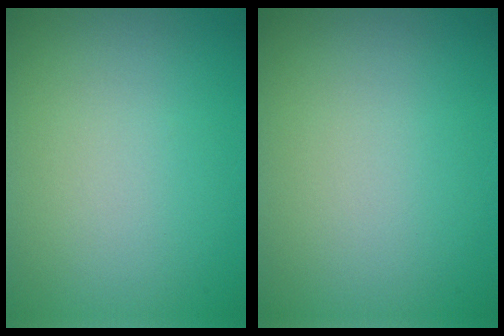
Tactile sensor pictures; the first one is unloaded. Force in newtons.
{"total": 0.0}